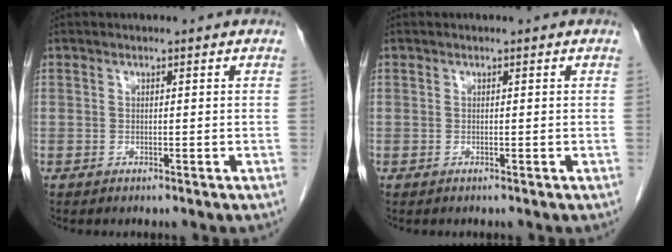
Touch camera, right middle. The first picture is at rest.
{"total": 0.0}